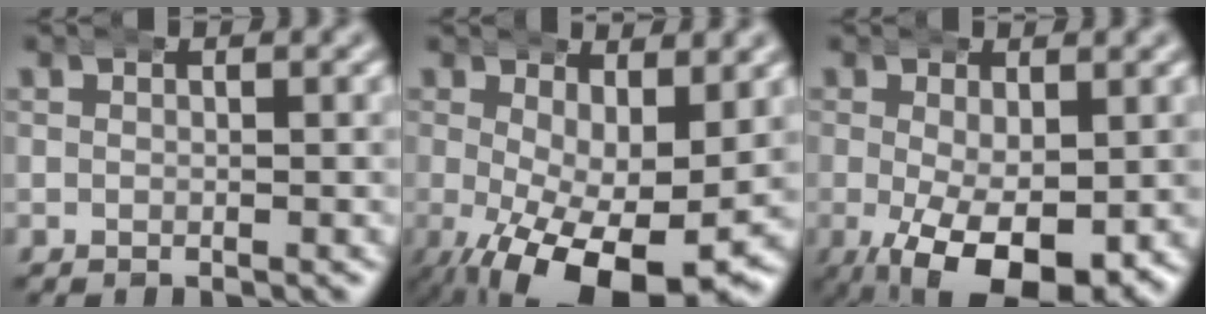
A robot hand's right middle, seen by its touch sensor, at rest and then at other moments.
{"total": 9.9, "force": [-3.8, 3.7, 8.3], "torque": [-0.149, -0.050, -0.033]}
{"total": 9.2, "force": [-3.7, 3.9, 7.4], "torque": [-0.137, -0.045, -0.036]}